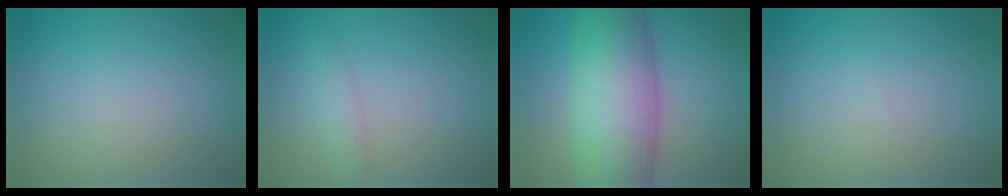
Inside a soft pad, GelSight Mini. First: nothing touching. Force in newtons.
{"total": 1.6, "press": 1.6, "slide": 0.1}
{"total": 12.2, "press": 12.2, "slide": 0.4}
{"total": 0.0}